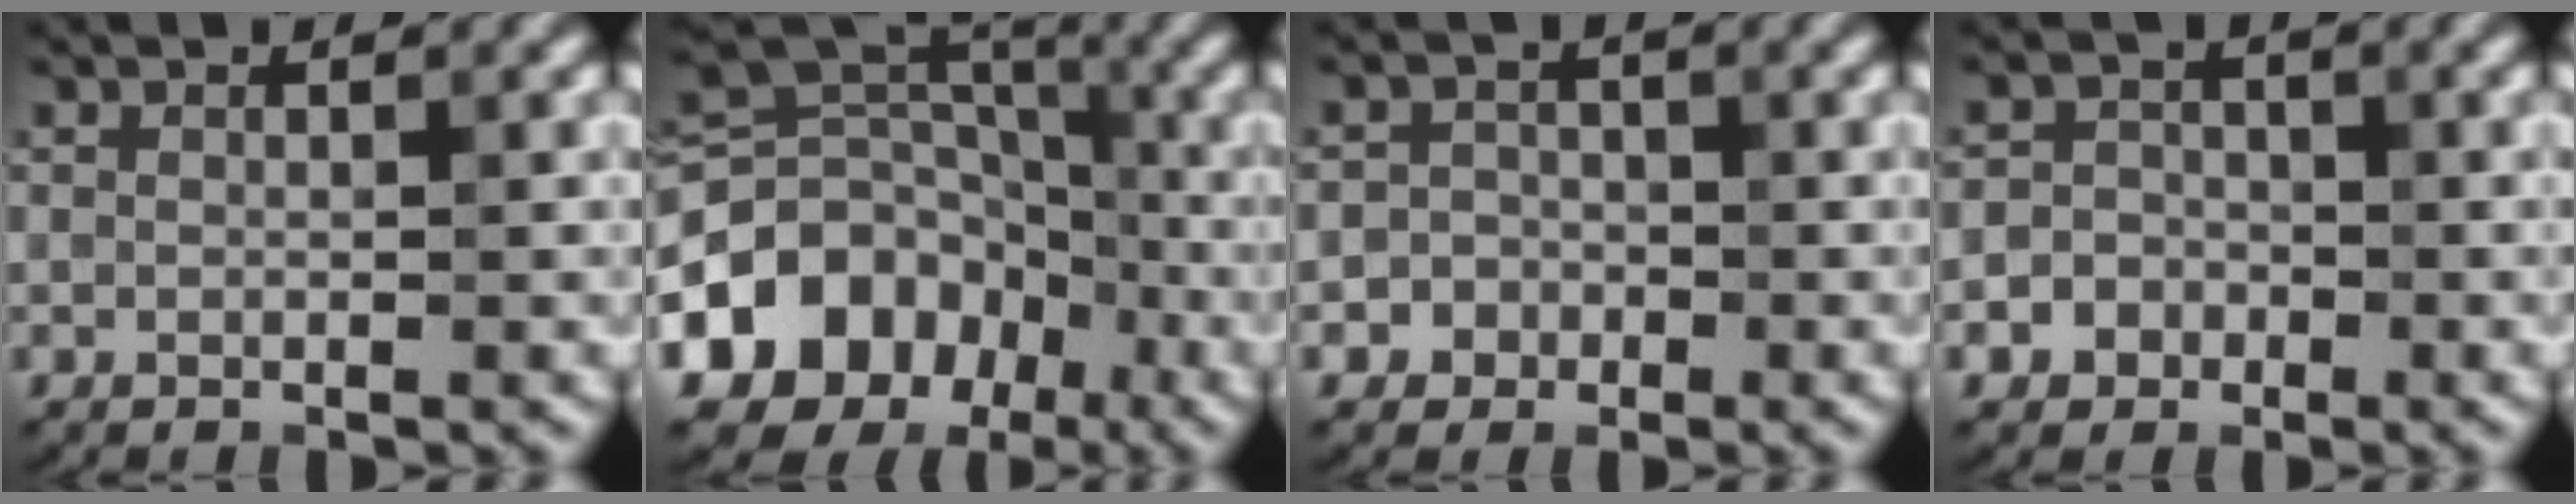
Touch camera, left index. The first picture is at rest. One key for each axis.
{"total": 13.2, "fx": -5.9, "fy": 10.7, "fz": 4.9, "tx": -0.110, "ty": -0.006, "tz": -0.105}
{"total": 2.3, "fx": -1.1, "fy": 2.1, "fz": 0.0, "tx": 0.027, "ty": 0.007, "tz": -0.025}
{"total": 2.6, "fx": -1.2, "fy": 2.3, "fz": 0.4, "tx": 0.022, "ty": 0.003, "tz": -0.031}